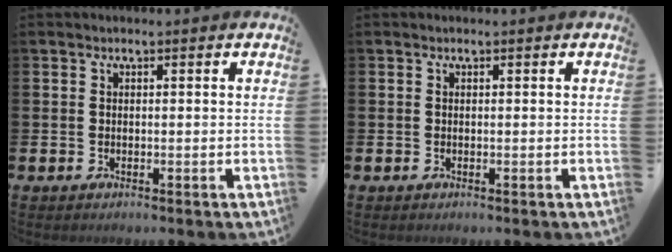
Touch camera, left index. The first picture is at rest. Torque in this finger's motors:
{"motor_torque": [0.14, -0.07, -0.02, -0.01]}